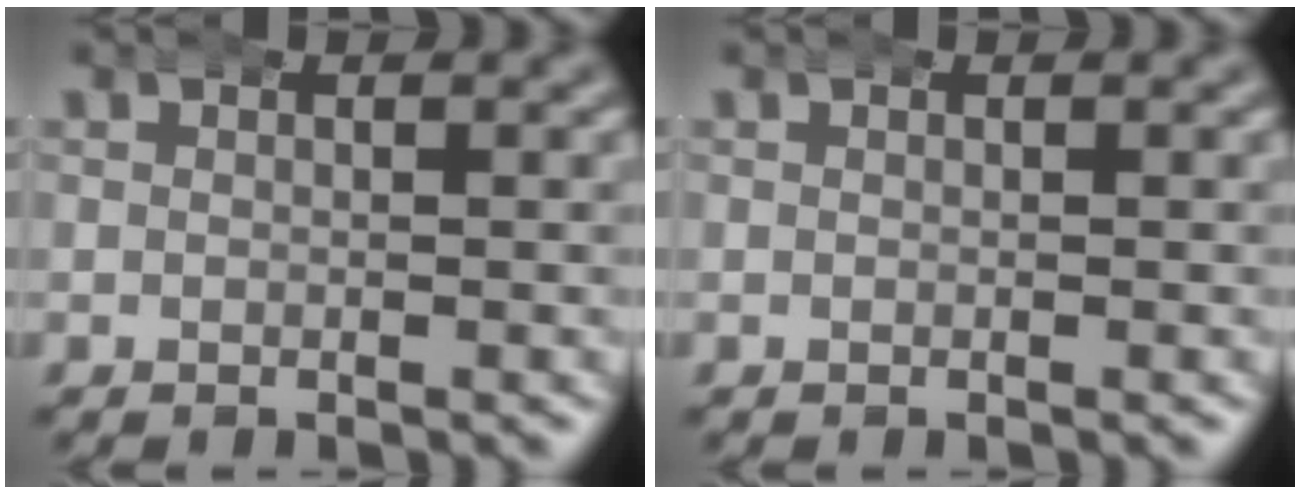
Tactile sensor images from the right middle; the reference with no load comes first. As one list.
[{"total": 0.0}]